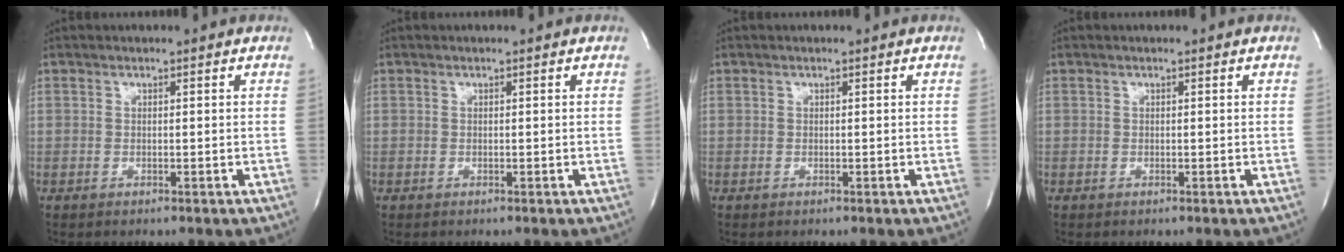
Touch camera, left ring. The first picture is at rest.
{"total": 0.0}
{"total": 0.0}
{"total": 0.0}